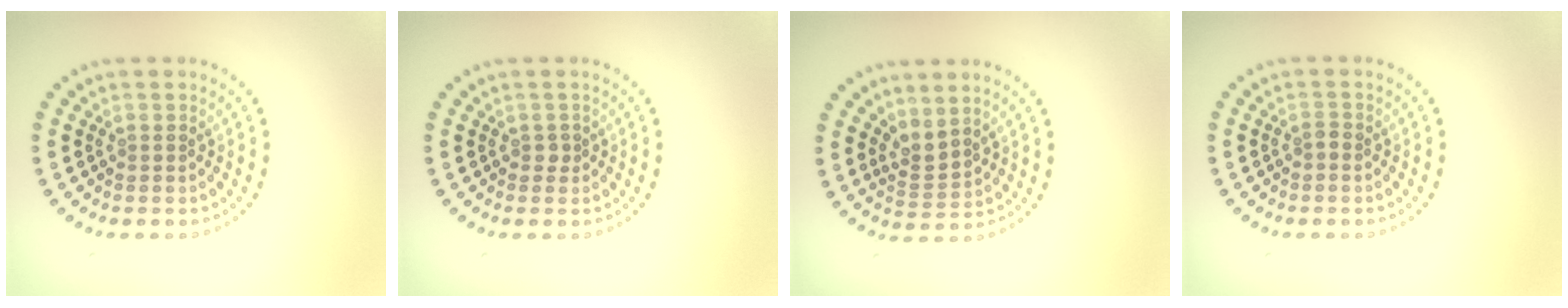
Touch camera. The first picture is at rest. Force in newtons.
{"total": 0.5, "press": 0.4, "slide": 0.3}
{"total": 2.3, "press": 1.6, "slide": 1.6}
{"total": 0.6, "press": 0.4, "slide": 0.4}